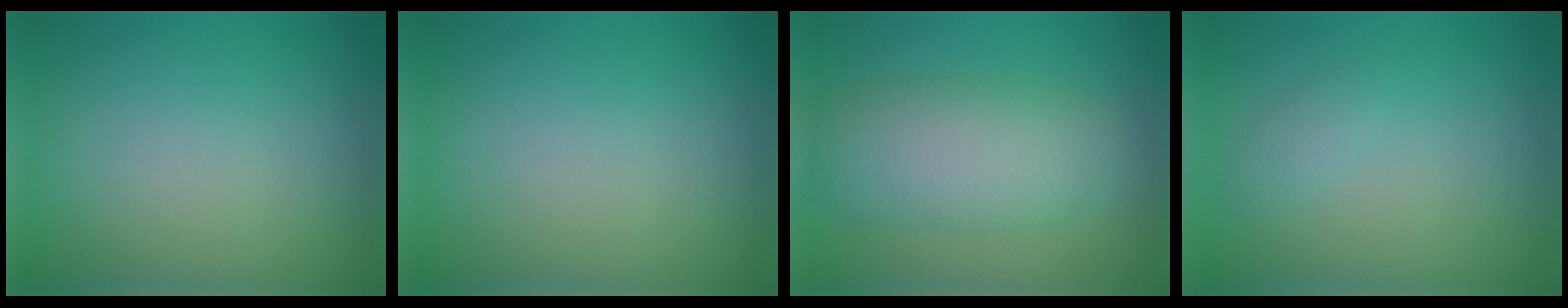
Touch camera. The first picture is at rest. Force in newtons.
{"total": 0.0}
{"total": 6.4, "press": 6.4, "slide": 0.5}
{"total": 0.9, "press": 0.9, "slide": 0.0}